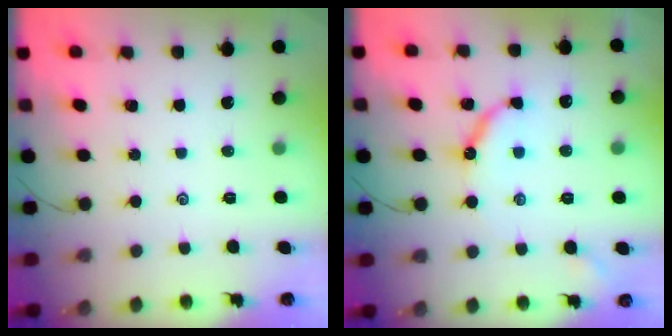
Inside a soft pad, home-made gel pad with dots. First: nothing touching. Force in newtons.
{"total": 9.3, "press": 9.3, "slide": 0.9}